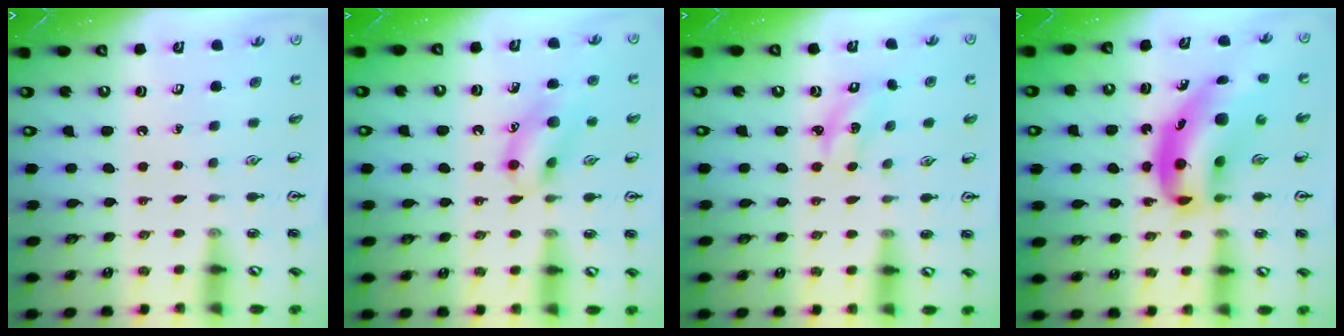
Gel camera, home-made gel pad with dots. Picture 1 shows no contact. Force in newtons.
{"total": 12.1, "press": 11.9, "slide": 2.0}
{"total": 2.4, "press": 2.3, "slide": 0.5}
{"total": 15.4, "press": 14.8, "slide": 4.5}